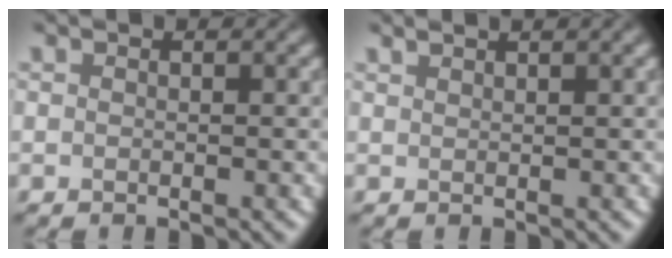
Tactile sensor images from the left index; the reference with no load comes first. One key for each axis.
{"total": 1.1, "fx": 0.9, "fy": -0.1, "fz": 0.5, "tx": -0.011, "ty": 0.005, "tz": 0.020}